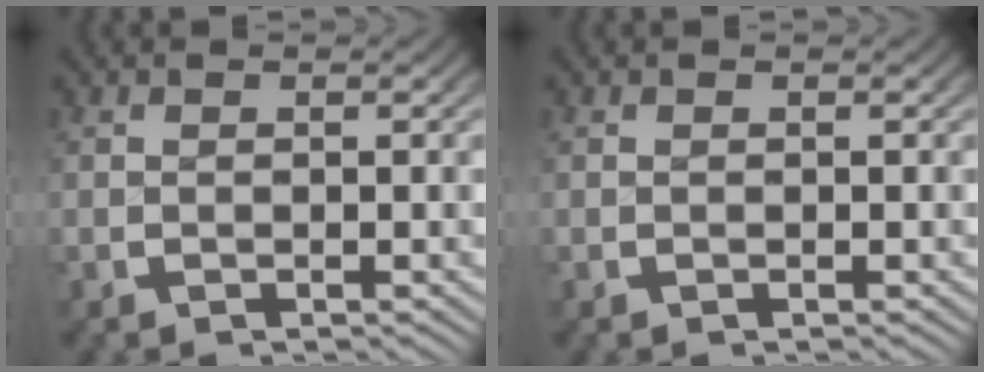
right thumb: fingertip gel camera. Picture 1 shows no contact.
{"total": 0.0}